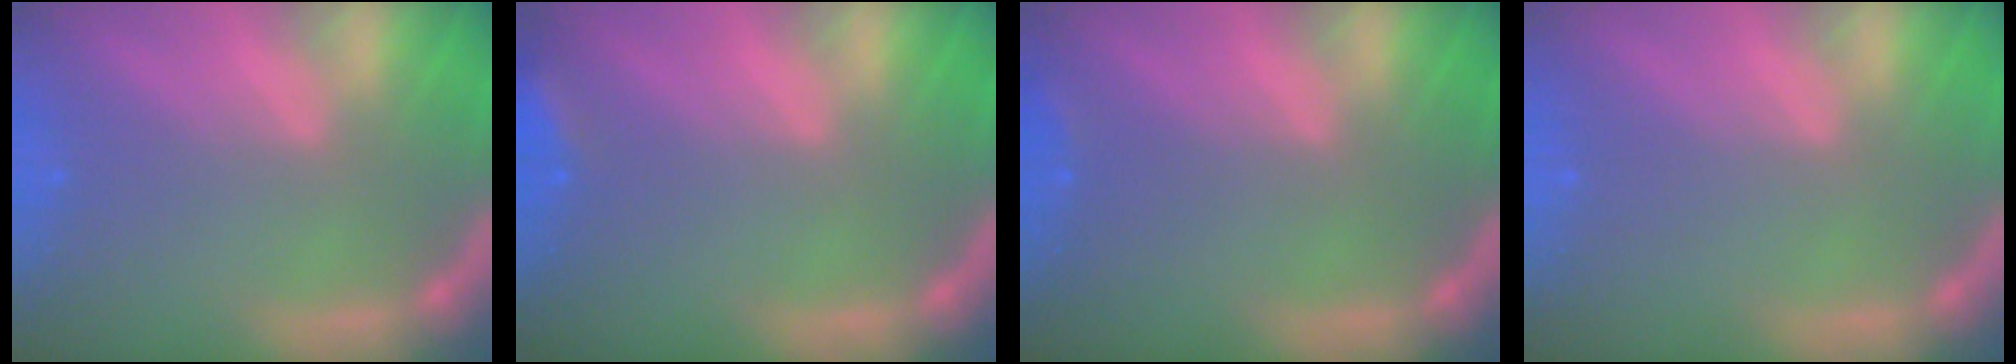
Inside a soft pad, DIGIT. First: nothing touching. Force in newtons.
{"total": 2.4}
{"total": 0.9}
{"total": 0.0}